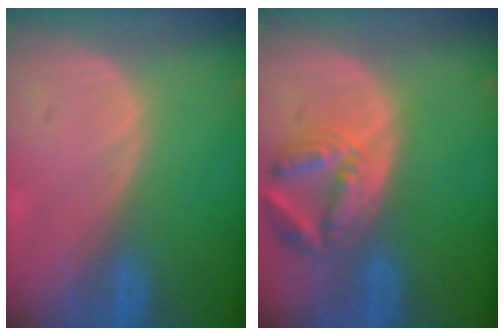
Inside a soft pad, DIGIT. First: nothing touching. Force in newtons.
{"total": 7.2, "press": 6.5, "slide": 3.0}